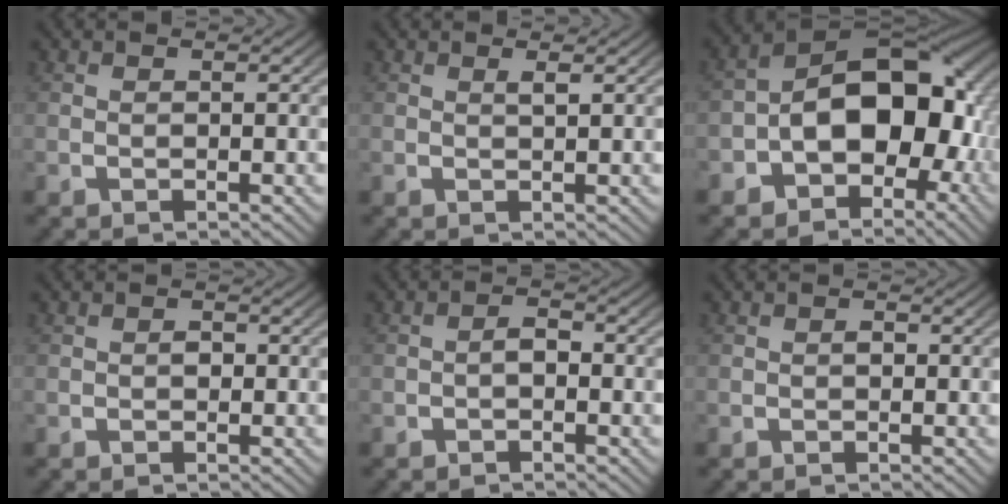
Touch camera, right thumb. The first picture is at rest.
{"total": 0.8, "force": [0.5, 0.0, 0.5], "torque": [-0.012, 0.000, 0.012]}
{"total": 14.2, "force": [-1.6, 9.2, 10.7], "torque": [-0.163, -0.033, -0.014]}
{"total": 0.8, "force": [-0.2, 0.7, 0.5], "torque": [-0.011, -0.002, -0.005]}
{"total": 1.6, "force": [-0.7, 1.0, 1.0], "torque": [-0.019, 0.000, -0.014]}
{"total": 0.6, "force": [-0.2, 0.5, 0.4], "torque": [-0.007, 0.001, -0.005]}